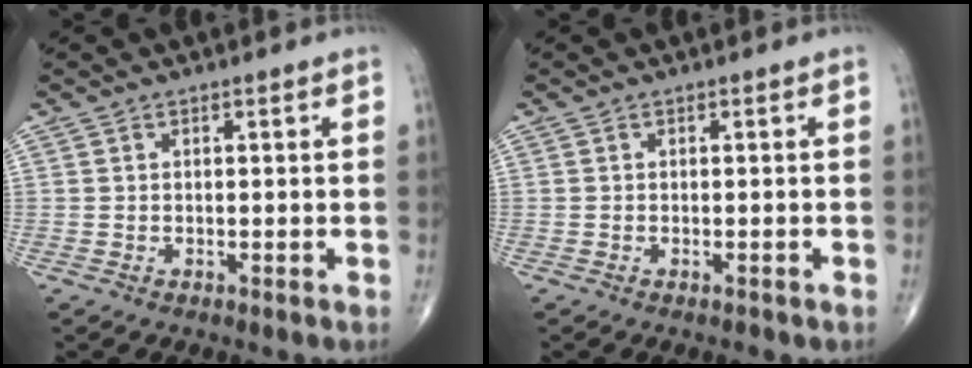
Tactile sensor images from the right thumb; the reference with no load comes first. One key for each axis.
{"total": 0.6, "fx": -0.5, "fy": 0.2, "fz": 0.3, "tx": -0.005, "ty": 0.003, "tz": -0.005}